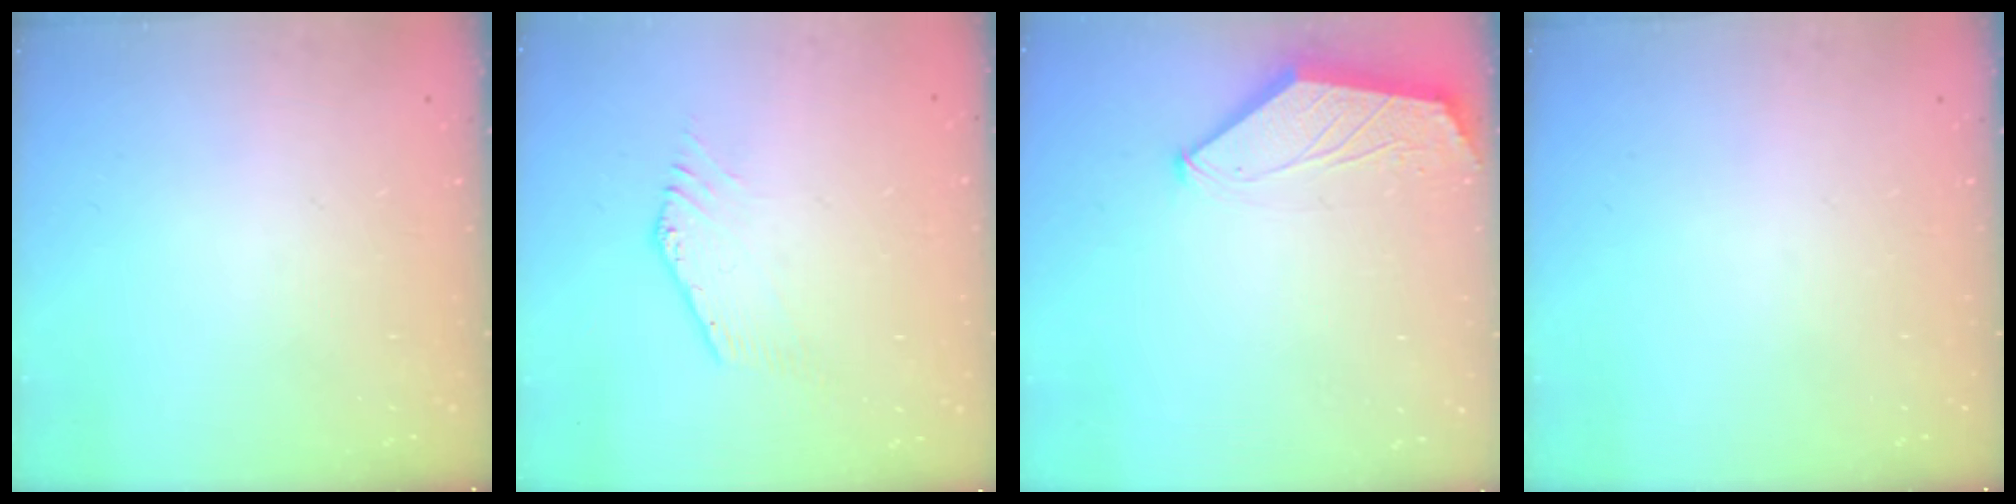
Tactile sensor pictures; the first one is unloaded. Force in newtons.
{"total": 1.3, "press": 1.3, "slide": 0.1}
{"total": 1.6, "press": 1.6, "slide": 0.4}
{"total": 0.0}